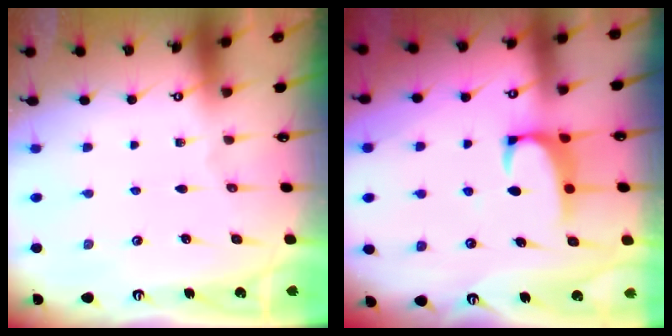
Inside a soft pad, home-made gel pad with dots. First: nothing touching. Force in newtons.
{"total": 2.0, "press": 1.9, "slide": 0.7}